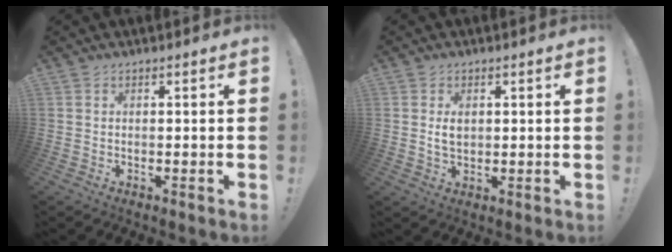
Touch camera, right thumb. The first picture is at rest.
{"total": 3.2, "force": [0.4, 2.1, 2.4], "torque": [-0.032, -0.001, 0.004]}